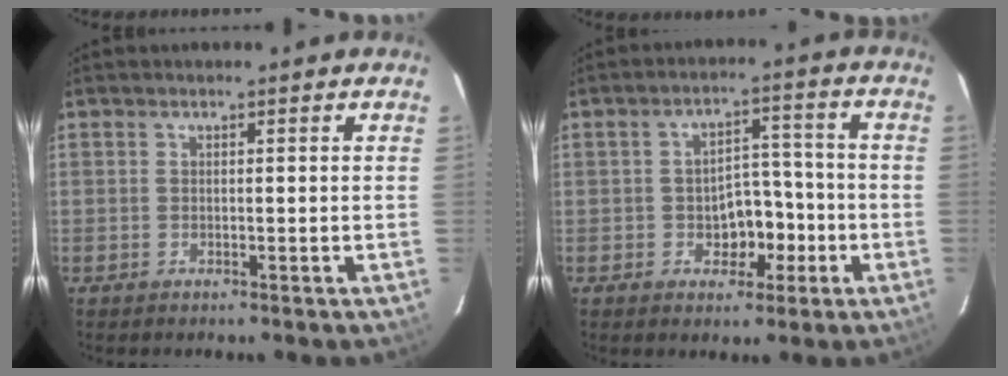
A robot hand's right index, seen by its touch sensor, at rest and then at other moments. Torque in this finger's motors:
{"motor_torque": [0.18, 0.36, 0.01, 0.02]}